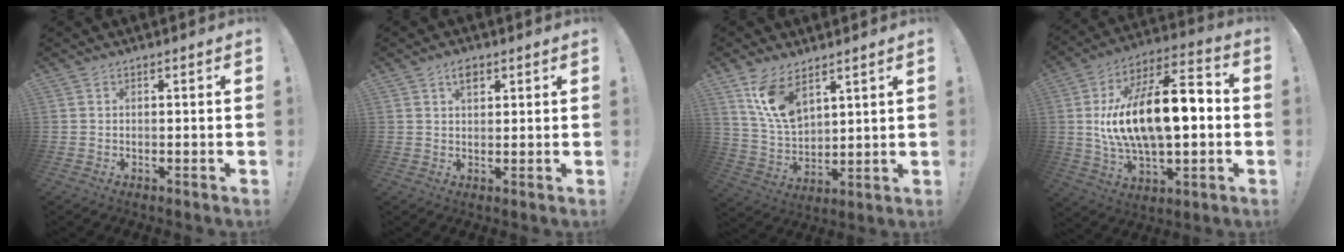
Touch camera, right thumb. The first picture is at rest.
{"total": 3.7, "force": [2.0, 2.1, 2.3], "torque": [-0.030, -0.004, 0.033]}
{"total": 12.2, "force": [7.7, 6.4, 7.0], "torque": [-0.147, -0.036, 0.152]}
{"total": 22.5, "force": [0.7, 10.7, 19.8], "torque": [-0.343, -0.004, 0.009]}